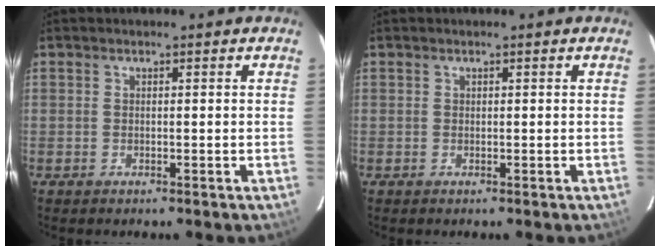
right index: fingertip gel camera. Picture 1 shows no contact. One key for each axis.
{"total": 0.0}